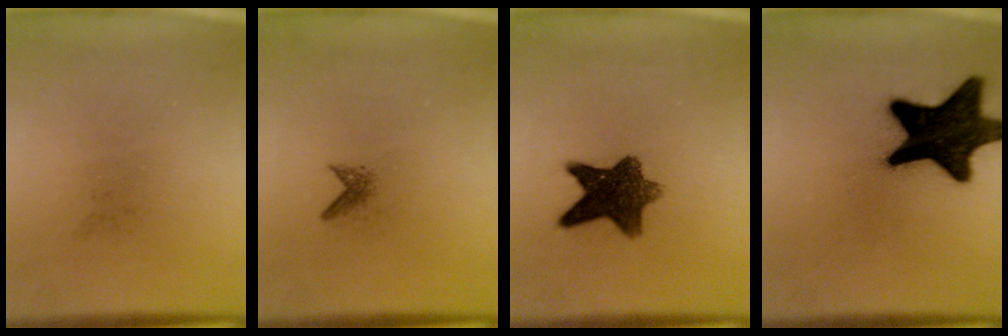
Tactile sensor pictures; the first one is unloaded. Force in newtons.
{"total": 1.1}
{"total": 9.2}
{"total": 18.5}